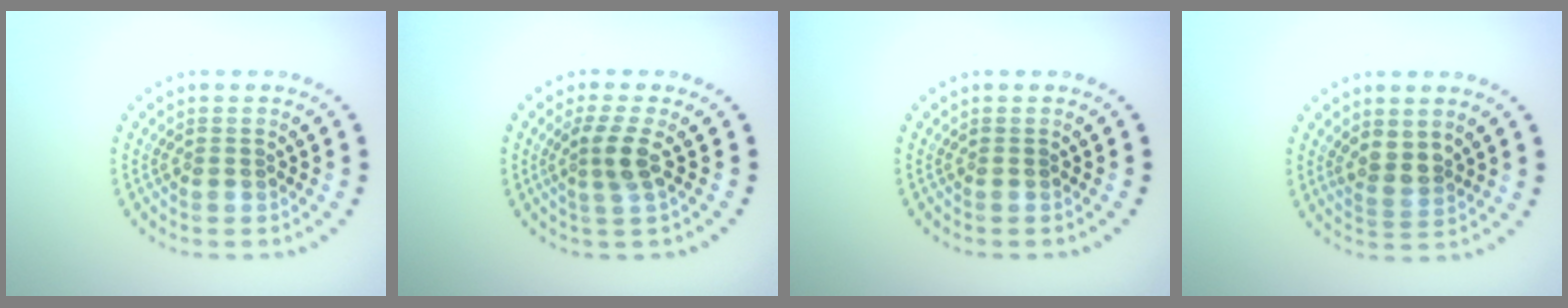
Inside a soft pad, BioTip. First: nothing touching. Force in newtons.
{"total": 2.4, "press": 1.8, "slide": 1.6}
{"total": 0.0}
{"total": 2.2, "press": 1.8, "slide": 1.1}